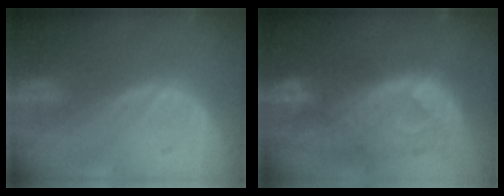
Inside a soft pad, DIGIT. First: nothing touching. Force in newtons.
{"total": 11.0, "press": 9.7, "slide": 5.2}